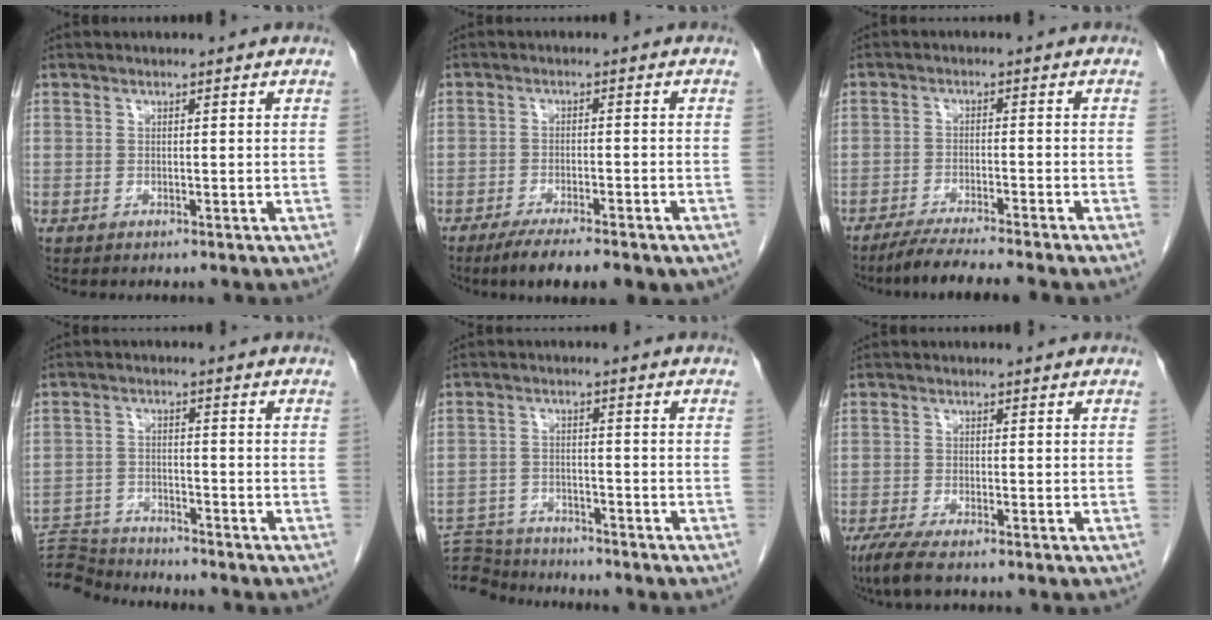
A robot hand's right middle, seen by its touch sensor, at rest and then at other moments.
{"total": 9.0, "force": [-6.6, 1.8, 5.8], "torque": [-0.080, -0.015, -0.094]}
{"total": 7.5, "force": [-6.3, -1.0, 3.9], "torque": [-0.053, -0.024, -0.105]}
{"total": 8.6, "force": [-8.6, 0.0, 0.5], "torque": [-0.007, 0.002, -0.151]}
{"total": 10.1, "force": [-9.9, 1.7, 1.4], "torque": [-0.027, 0.006, -0.159]}
{"total": 3.8, "force": [-2.8, 0.3, 2.6], "torque": [-0.055, -0.012, -0.054]}